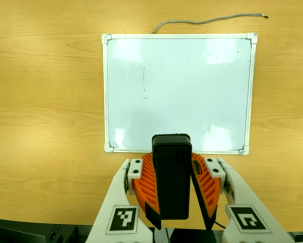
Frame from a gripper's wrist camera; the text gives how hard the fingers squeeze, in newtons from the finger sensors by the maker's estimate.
{"total": 11.2, "left": 10.6, "right": 11.8}